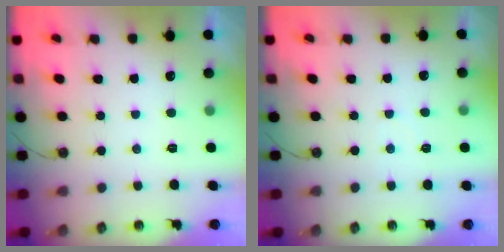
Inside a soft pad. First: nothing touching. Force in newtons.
{"total": 1.9, "press": 1.9, "slide": 0.3}